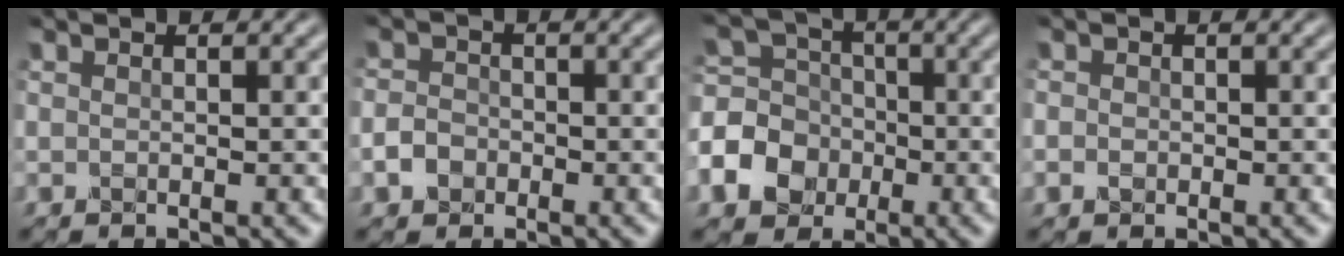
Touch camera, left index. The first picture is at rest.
{"total": 2.0, "force": [-1.0, 1.6, 0.8], "torque": [-0.012, 0.002, -0.025]}
{"total": 8.3, "force": [-3.0, 7.1, 3.2], "torque": [-0.077, -0.001, -0.086]}
{"total": 1.0, "force": [-0.3, 1.0, 0.3], "torque": [0.000, -0.003, -0.007]}